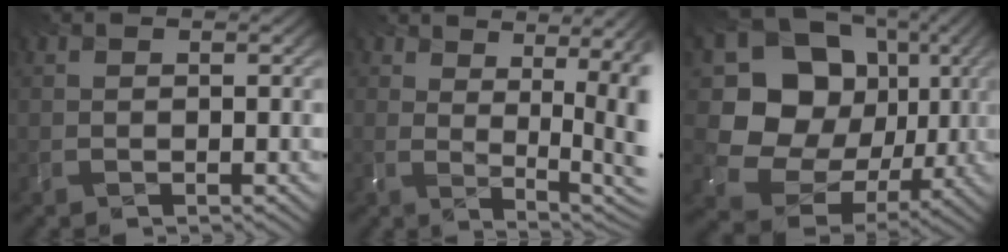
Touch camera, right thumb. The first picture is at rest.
{"total": 7.5, "force": [1.3, 2.8, 6.9], "torque": [-0.126, 0.005, 0.053]}
{"total": 14.0, "force": [-0.4, 12.8, 5.6], "torque": [-0.166, -0.019, 0.008]}